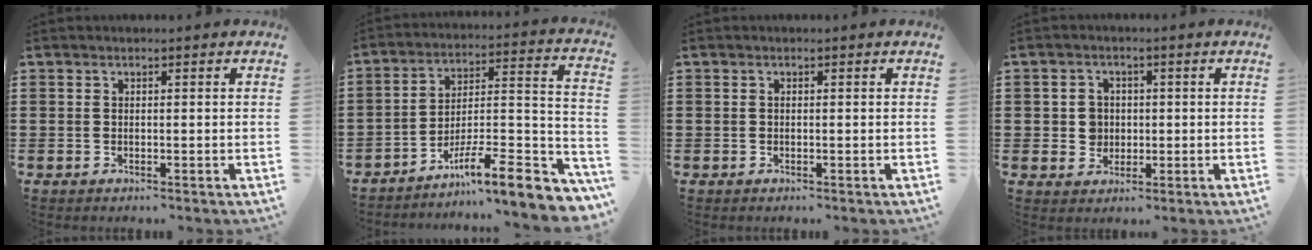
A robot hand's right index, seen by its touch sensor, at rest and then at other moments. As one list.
[{"total": 10.1, "force": [-7.1, 1.9, 7.0], "torque": [-0.100, 0.011, -0.132]}, {"total": 0.0}, {"total": 3.6, "force": [0.0, 3.3, 1.2], "torque": [-0.037, 0.010, -0.003]}]